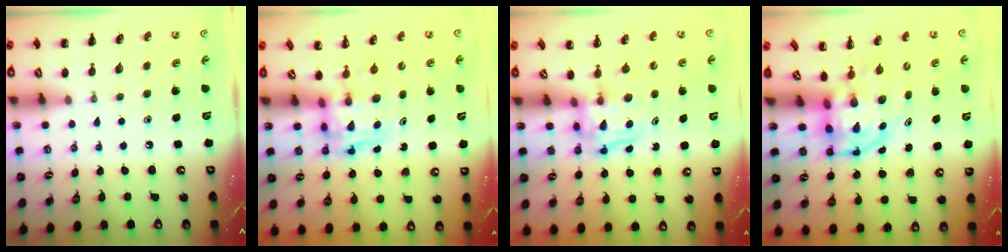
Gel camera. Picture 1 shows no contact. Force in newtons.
{"total": 2.6, "press": 2.6, "slide": 0.2}
{"total": 3.5, "press": 3.5, "slide": 0.3}
{"total": 5.2, "press": 5.0, "slide": 1.1}